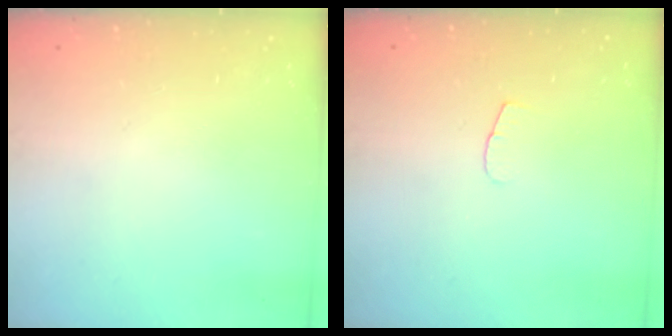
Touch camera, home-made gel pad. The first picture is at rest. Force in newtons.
{"total": 3.7, "press": 3.7, "slide": 0.4}